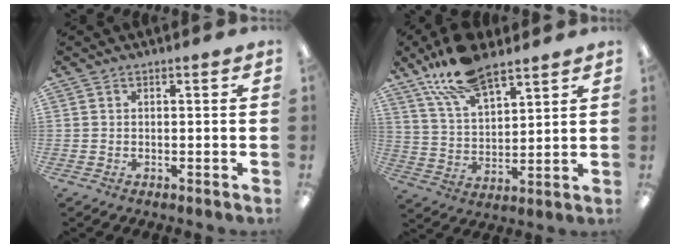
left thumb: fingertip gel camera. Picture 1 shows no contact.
{"total": 15.5, "force": [11.1, 6.3, 8.8], "torque": [-0.170, -0.043, 0.201]}